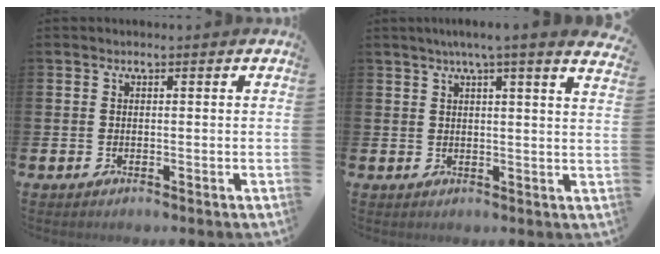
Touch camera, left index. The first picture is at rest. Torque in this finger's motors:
{"motor_torque": [0.96, -1.18, 0.42, 0.21]}